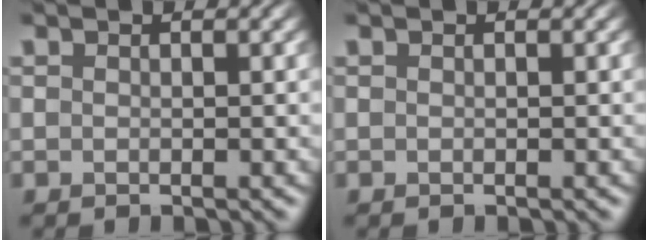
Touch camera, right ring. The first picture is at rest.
{"total": 0.0}